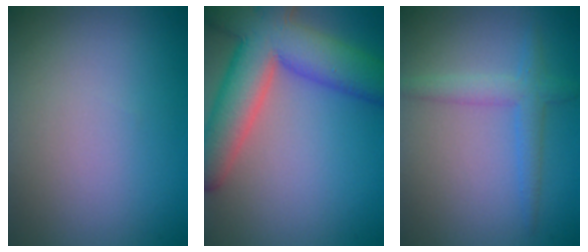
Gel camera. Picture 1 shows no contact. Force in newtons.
{"total": 10.7, "press": 10.7, "slide": 0.7}
{"total": 2.0, "press": 2.0, "slide": 0.1}